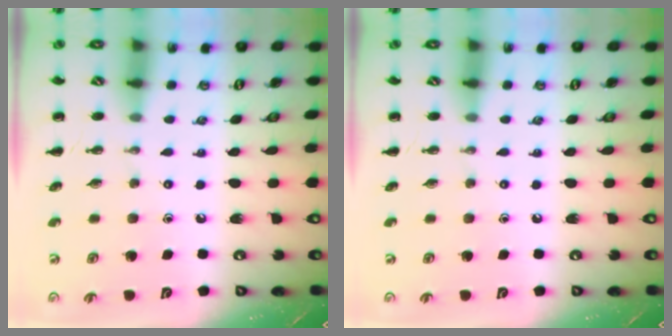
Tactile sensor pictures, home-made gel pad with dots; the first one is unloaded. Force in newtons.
{"total": 0.0}